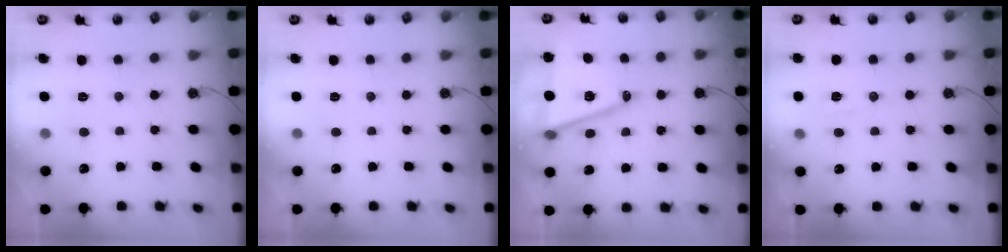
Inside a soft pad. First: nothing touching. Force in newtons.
{"total": 0.0}
{"total": 14.8, "press": 14.3, "slide": 3.9}
{"total": 6.3, "press": 6.0, "slide": 1.9}